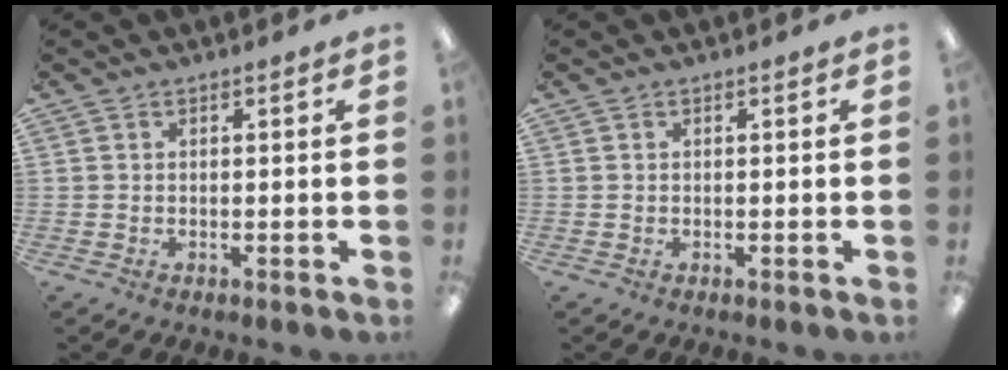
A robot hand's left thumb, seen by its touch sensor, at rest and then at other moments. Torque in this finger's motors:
{"motor_torque": [-0.04, 0.07, -0.13, 0.03, 0.01]}